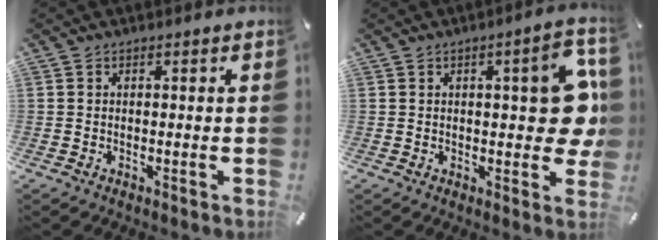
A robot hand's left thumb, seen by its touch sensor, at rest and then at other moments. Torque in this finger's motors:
{"motor_torque": [0.20, 0.16, 0.42, 0.23, 0.06]}